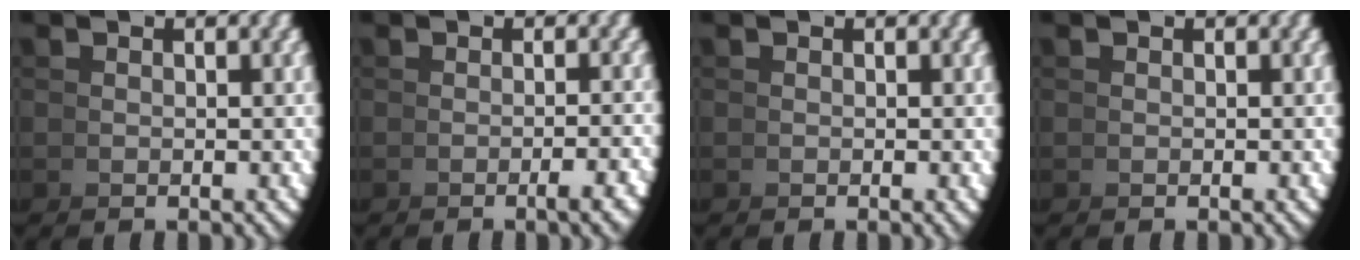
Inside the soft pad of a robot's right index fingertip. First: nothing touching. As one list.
[{"total": 2.5, "force": [-1.2, 0.5, 2.1], "torque": [-0.014, 0.015, -0.026]}, {"total": 0.5, "force": [-0.2, 0.2, 0.4], "torque": [-0.007, 0.001, -0.004]}, {"total": 0.0}]